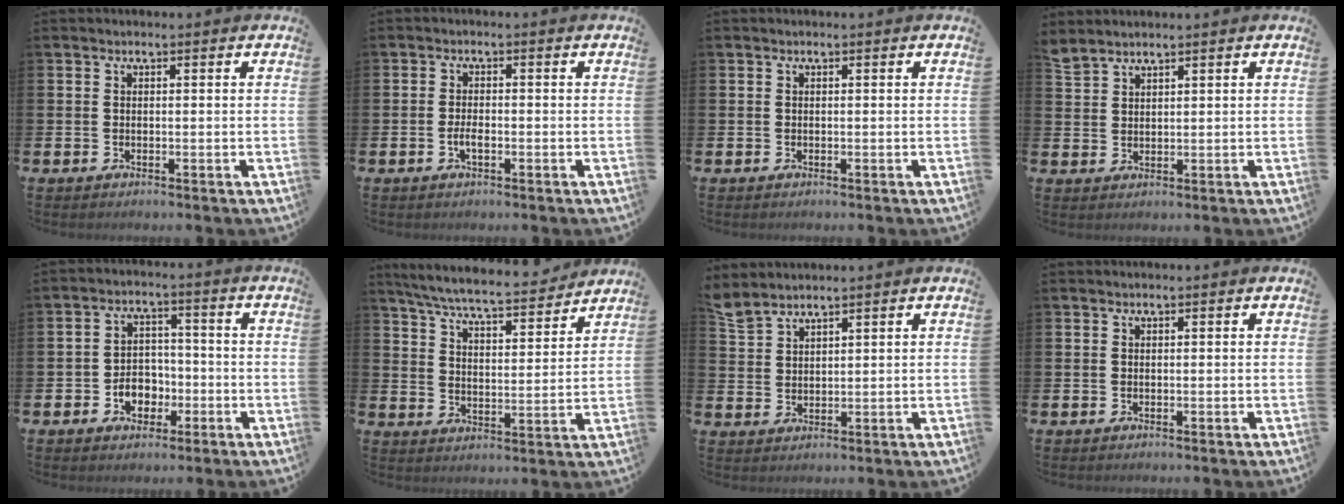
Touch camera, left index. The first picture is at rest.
{"total": 1.9, "force": [-0.7, 0.8, 1.5], "torque": [-0.029, 0.001, -0.013]}
{"total": 0.0}
{"total": 2.6, "force": [2.6, 0.4, 0.1], "torque": [0.002, -0.013, 0.047]}
{"total": 4.4, "force": [-1.7, 3.6, 1.9], "torque": [-0.034, 0.004, -0.038]}
{"total": 7.0, "force": [6.6, 0.7, 2.4], "torque": [-0.073, -0.047, 0.111]}
{"total": 3.4, "force": [3.4, 0.5, 0.3], "torque": [-0.013, -0.016, 0.062]}
{"total": 0.0}